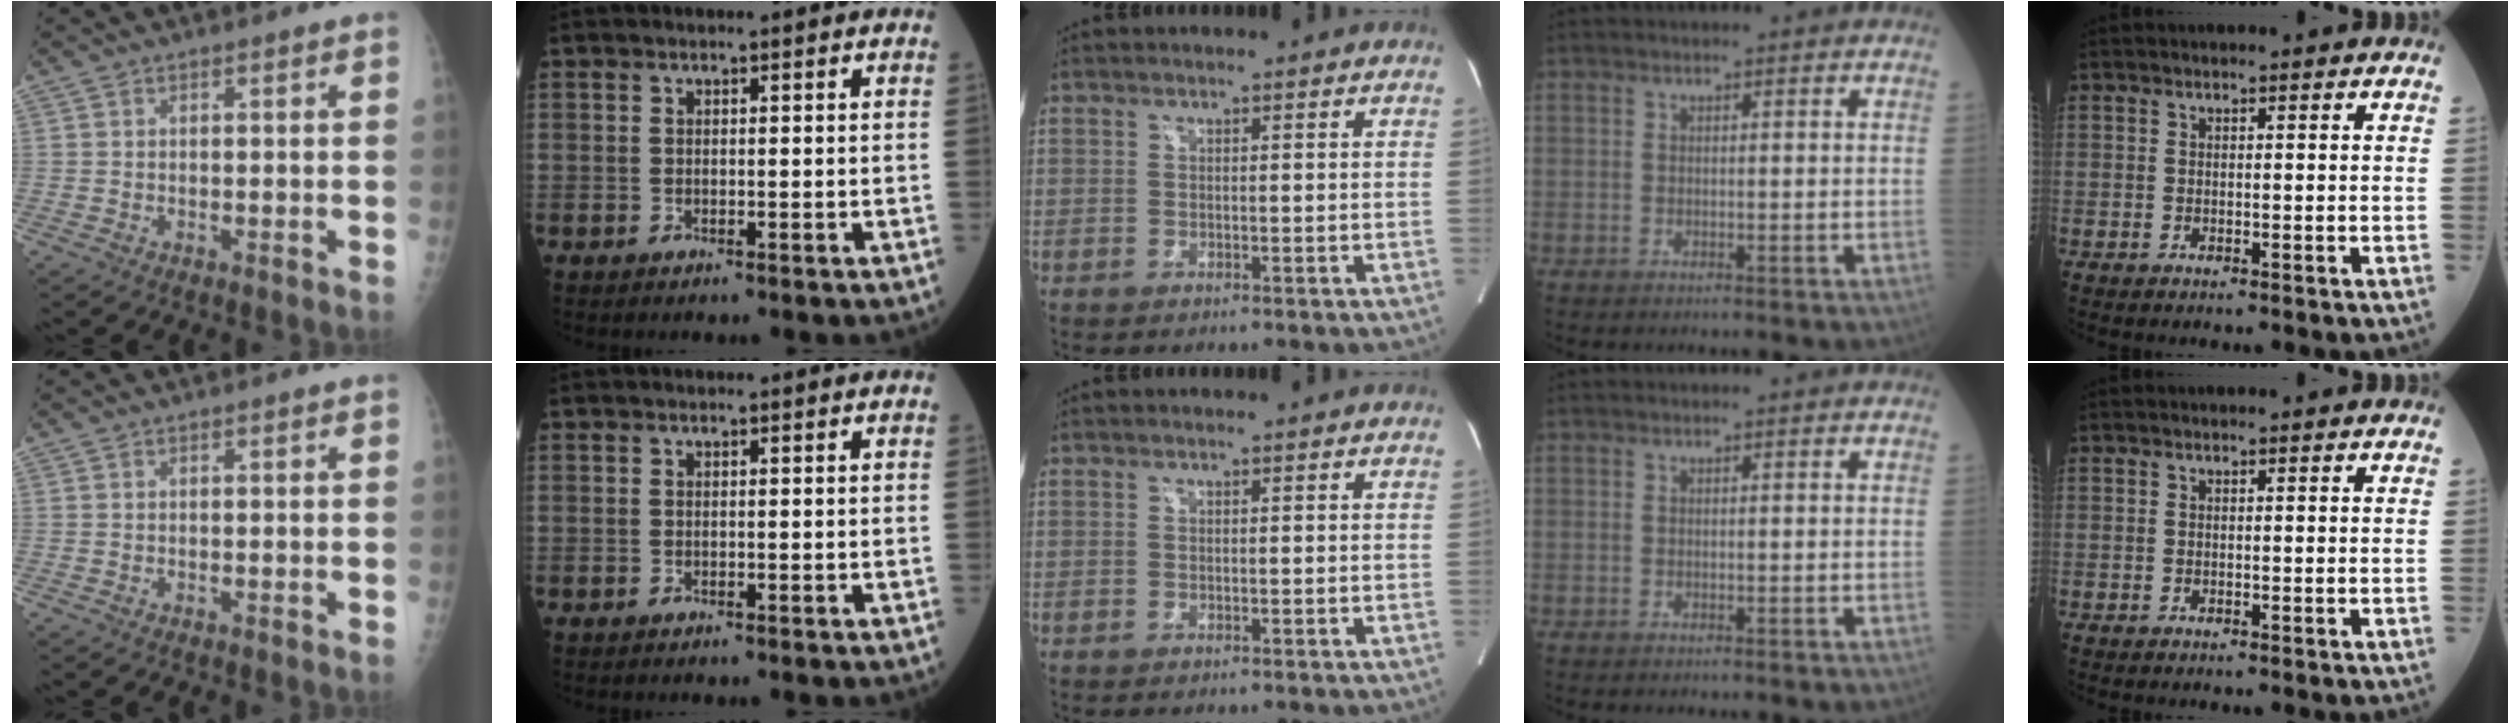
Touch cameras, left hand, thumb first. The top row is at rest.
{}